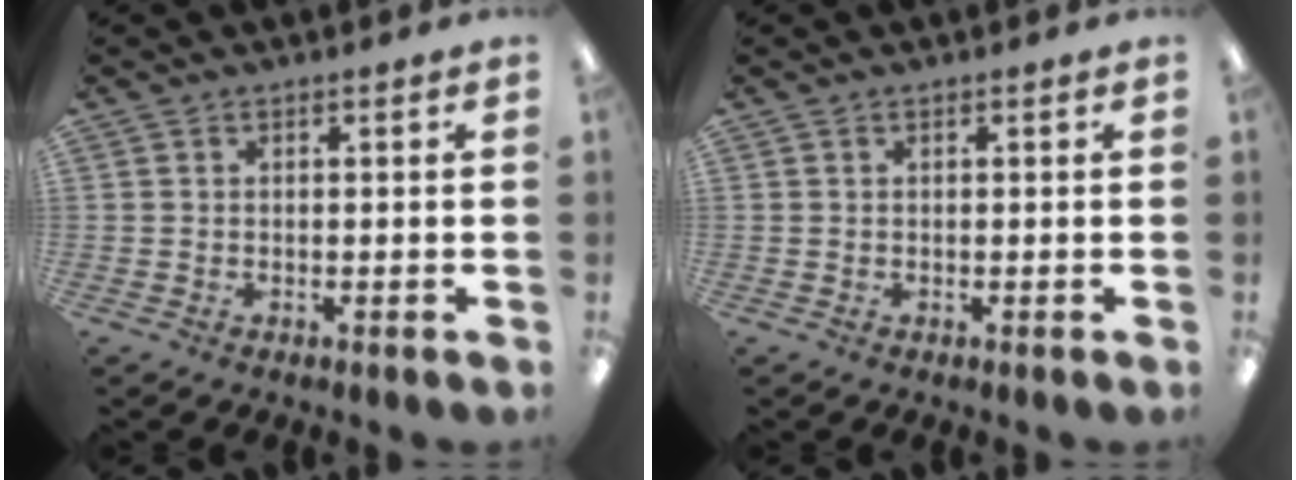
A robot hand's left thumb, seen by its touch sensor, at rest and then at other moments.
{"total": 0.0}